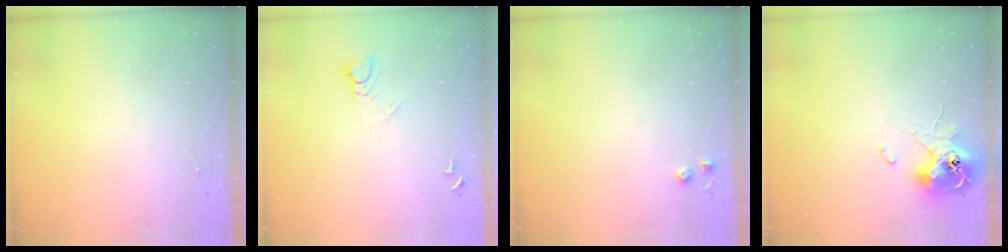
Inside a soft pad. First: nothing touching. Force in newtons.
{"total": 4.6, "press": 4.5, "slide": 0.5}
{"total": 4.2, "press": 4.1, "slide": 0.7}
{"total": 12.7, "press": 12.6, "slide": 1.5}